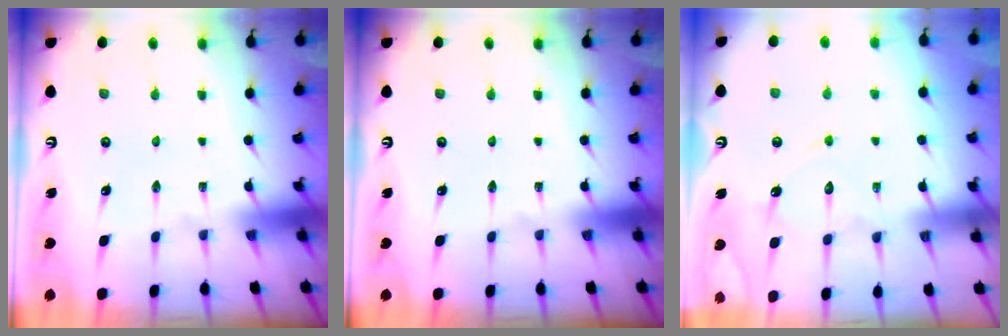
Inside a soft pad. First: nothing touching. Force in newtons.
{"total": 0.0}
{"total": 9.6, "press": 9.6, "slide": 0.8}